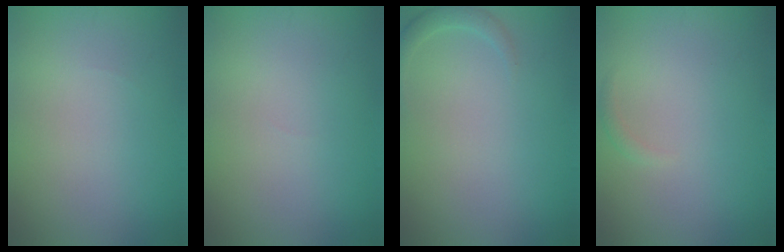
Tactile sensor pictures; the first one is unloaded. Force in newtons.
{"total": 0.0}
{"total": 1.2, "press": 1.1, "slide": 0.1}
{"total": 0.6, "press": 0.6, "slide": 0.1}